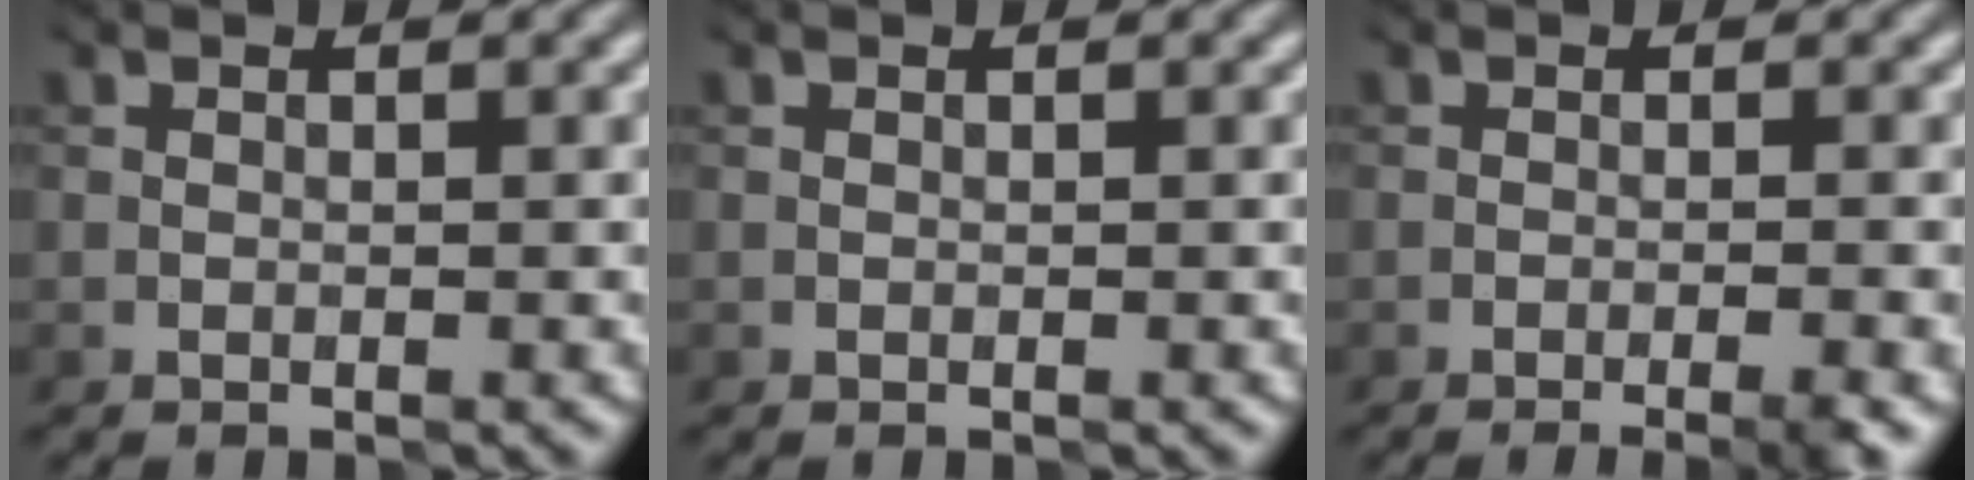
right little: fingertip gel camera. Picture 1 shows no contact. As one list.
[{"total": 0.0}, {"total": 3.7, "force": [-2.4, 0.5, 2.8], "torque": [-0.050, -0.001, -0.037]}]